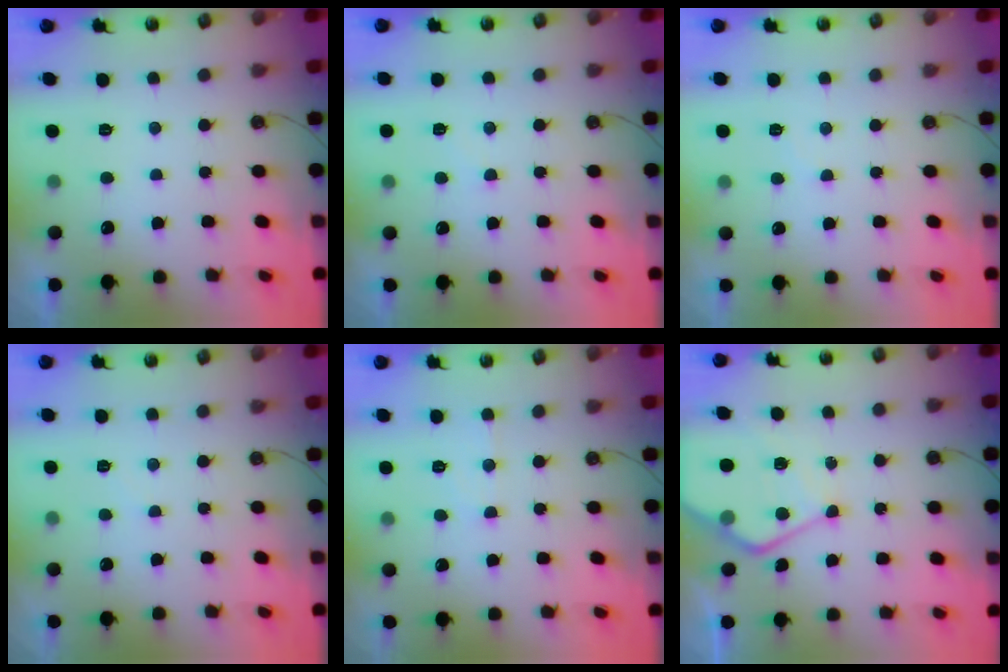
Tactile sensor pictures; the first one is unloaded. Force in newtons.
{"total": 2.8, "press": 2.8, "slide": 0.4}
{"total": 5.2, "press": 5.2, "slide": 0.7}
{"total": 2.5, "press": 2.5, "slide": 0.4}
{"total": 5.8, "press": 5.8, "slide": 0.4}
{"total": 11.0, "press": 10.9, "slide": 1.3}